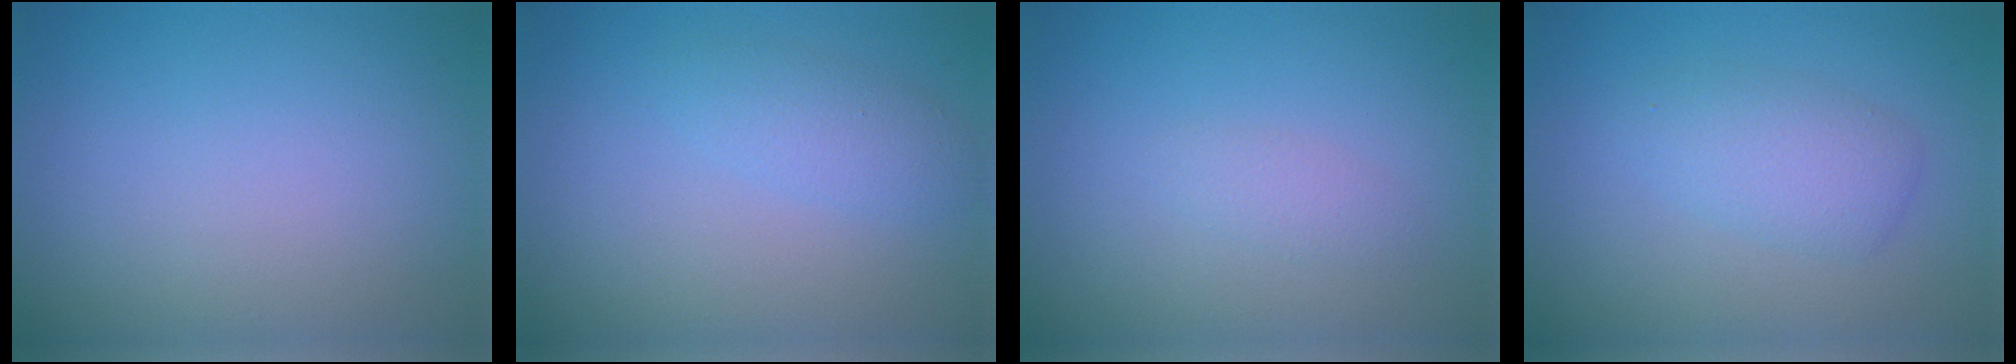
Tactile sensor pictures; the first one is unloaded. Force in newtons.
{"total": 2.0, "press": 2.0, "slide": 0.1}
{"total": 1.1, "press": 1.1, "slide": 0.0}
{"total": 2.9, "press": 2.9, "slide": 0.0}